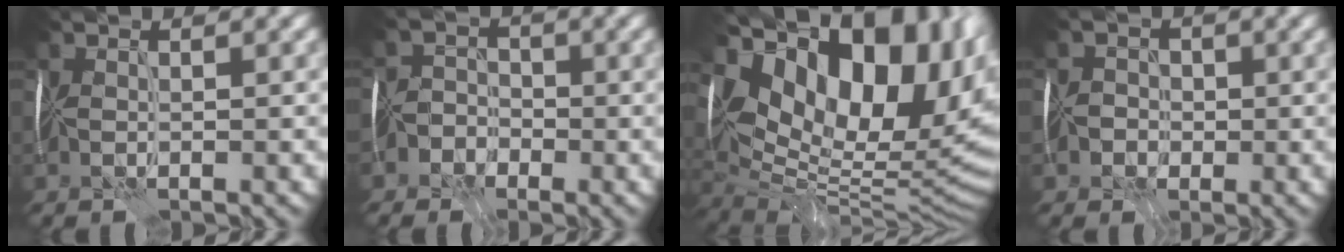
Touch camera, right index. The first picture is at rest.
{"total": 3.8, "force": [-3.1, 2.1, 0.0], "torque": [0.037, 0.001, -0.063]}
{"total": 18.2, "force": [7.6, 9.3, 13.7], "torque": [-0.204, 0.040, 0.140]}
{"total": 2.1, "force": [-1.4, 1.6, -0.1], "torque": [0.033, 0.006, -0.036]}